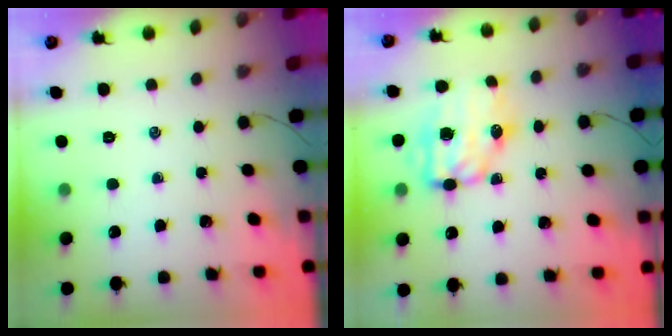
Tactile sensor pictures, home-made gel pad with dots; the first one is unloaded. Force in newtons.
{"total": 9.3, "press": 9.1, "slide": 1.8}